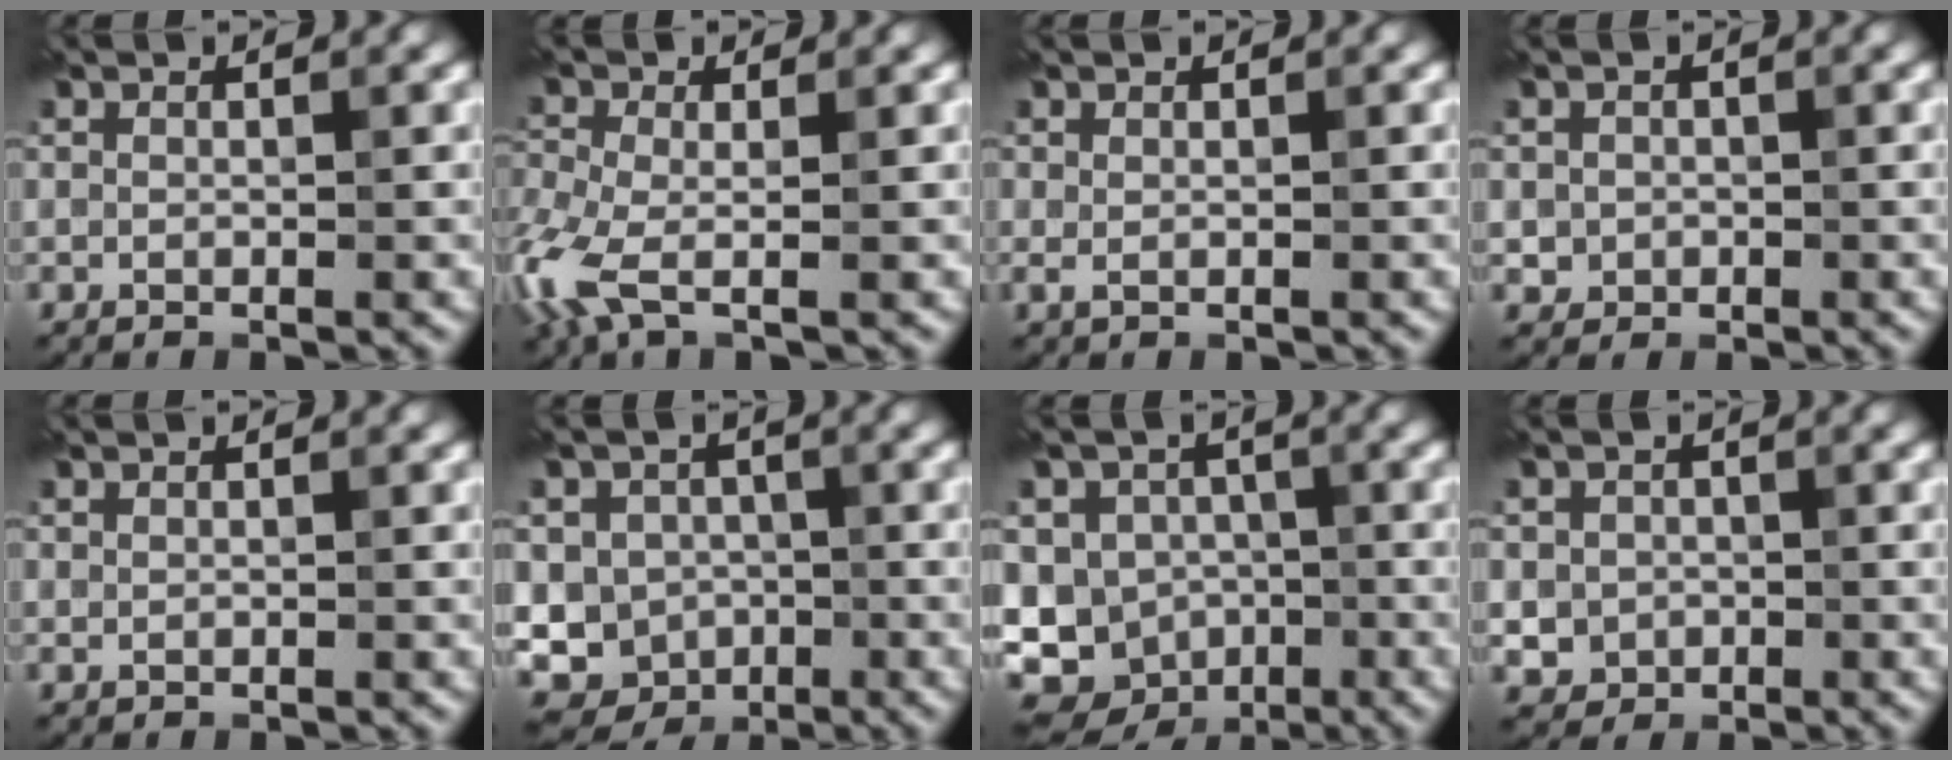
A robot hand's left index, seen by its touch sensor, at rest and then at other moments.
{"total": 5.1, "force": [-2.0, 2.3, 4.1], "torque": [-0.112, -0.009, -0.052]}
{"total": 0.8, "force": [0.1, 0.4, 0.7], "torque": [-0.017, 0.000, 0.002]}
{"total": 1.3, "force": [-0.1, 1.3, 0.1], "torque": [0.009, -0.004, -0.001]}
{"total": 0.0}
{"total": 8.1, "force": [-1.7, 7.6, 2.1], "torque": [-0.020, 0.010, -0.059]}
{"total": 10.9, "force": [-4.1, 9.5, 3.4], "torque": [-0.055, -0.005, -0.089]}
{"total": 2.4, "force": [-0.3, 2.3, 0.6], "torque": [0.002, -0.004, -0.004]}